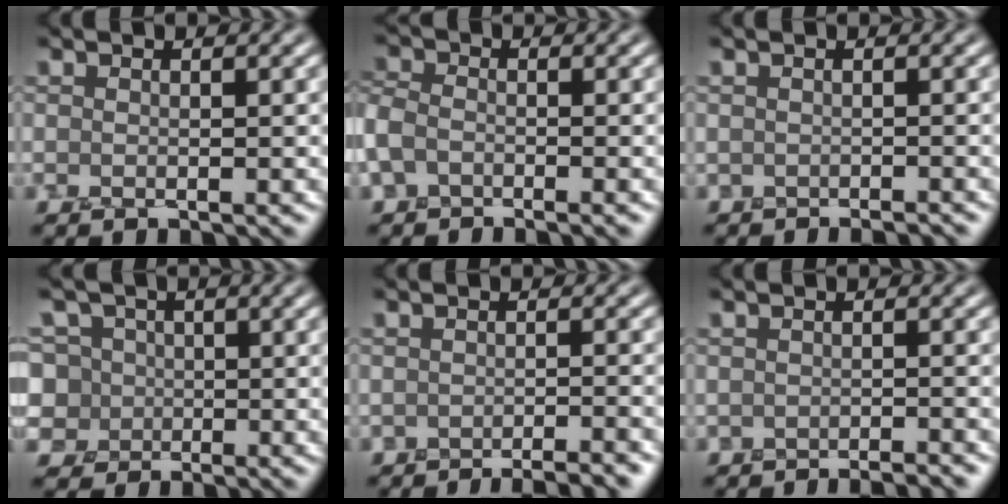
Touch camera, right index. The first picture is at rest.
{"total": 2.2, "force": [-1.2, 1.6, 0.8], "torque": [-0.018, 0.009, -0.033]}
{"total": 1.0, "force": [-0.9, -0.1, -0.3], "torque": [0.021, 0.006, -0.007]}
{"total": 7.7, "force": [2.4, 7.0, 2.1], "torque": [-0.037, 0.053, 0.004]}
{"total": 3.5, "force": [-3.0, 0.6, 1.5], "torque": [0.010, 0.009, -0.031]}
{"total": 1.7, "force": [-1.7, 0.0, 0.3], "torque": [0.014, 0.011, -0.022]}